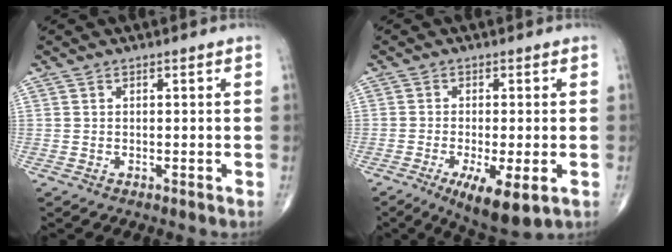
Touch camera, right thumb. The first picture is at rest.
{"total": 9.3, "force": [-3.8, 2.6, 8.1], "torque": [-0.132, -0.018, -0.056]}